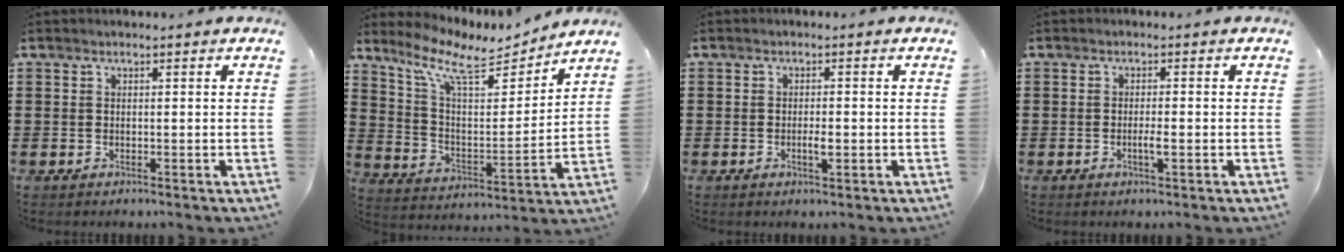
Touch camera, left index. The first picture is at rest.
{"total": 10.0, "force": [7.8, 3.0, 5.4], "torque": [-0.140, -0.040, 0.135]}
{"total": 2.0, "force": [-0.5, 0.6, 1.9], "torque": [-0.035, 0.001, -0.008]}
{"total": 2.1, "force": [-0.6, 0.3, 2.0], "torque": [-0.036, 0.000, -0.012]}